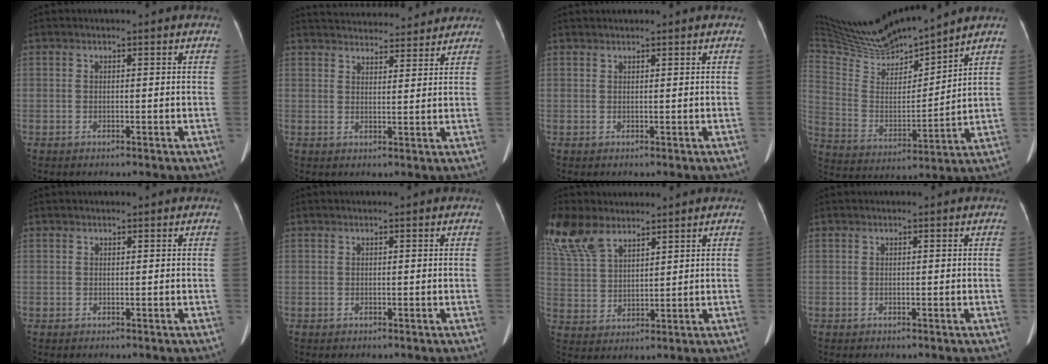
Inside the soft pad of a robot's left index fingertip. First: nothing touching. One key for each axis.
{"total": 14.9, "fx": 14.1, "fy": 2.8, "fz": 3.8, "tx": -0.048, "ty": 0.023, "tz": 0.192}
{"total": 1.9, "fx": 1.8, "fy": 0.2, "fz": 0.7, "tx": -0.007, "ty": 0.017, "tz": 0.025}
{"total": 15.9, "fx": 15.1, "fy": 0.3, "fz": 5.0, "tx": -0.106, "ty": -0.010, "tz": 0.287}
{"total": 0.6, "fx": 0.3, "fy": 0.5, "fz": -0.1, "tx": 0.004, "ty": 0.008, "tz": 0.005}
{"total": 0.0}
{"total": 15.0, "fx": 11.1, "fy": 7.0, "fz": 7.3, "tx": -0.196, "ty": 0.029, "tz": 0.224}
{"total": 0.0}